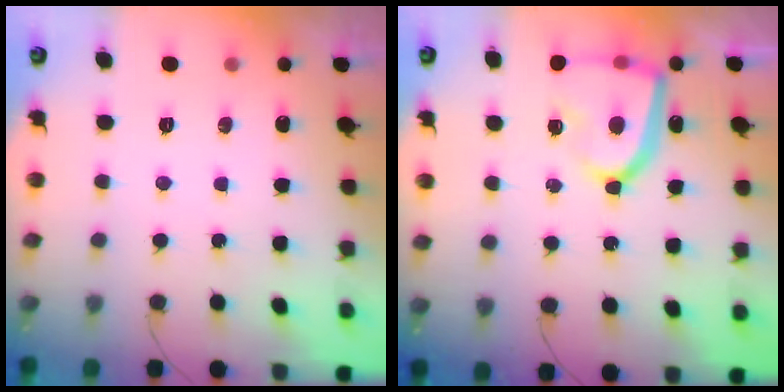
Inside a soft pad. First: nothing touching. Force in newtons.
{"total": 15.6, "press": 15.5, "slide": 1.4}